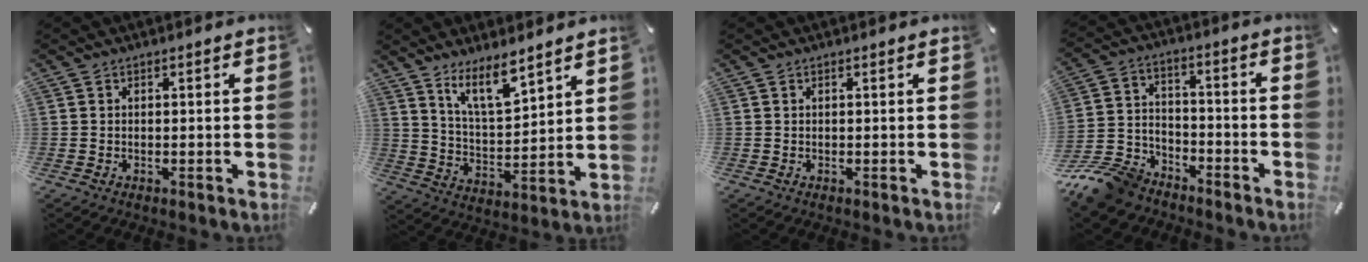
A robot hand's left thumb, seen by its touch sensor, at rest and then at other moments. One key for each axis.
{"total": 10.6, "fx": 8.2, "fy": 3.4, "fz": 5.8, "tx": -0.112, "ty": -0.048, "tz": 0.149}
{"total": 0.0}
{"total": 13.1, "fx": -10.8, "fy": 6.1, "fz": 4.0, "tx": -0.078, "ty": 0.072, "tz": -0.205}